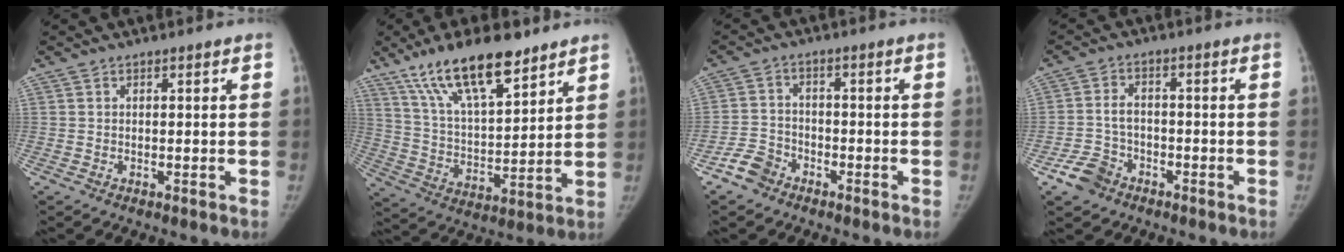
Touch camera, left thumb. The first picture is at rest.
{"total": 17.3, "force": [11.7, 5.8, 11.3], "torque": [-0.172, -0.051, 0.218]}
{"total": 5.0, "force": [-3.5, 3.3, 1.1], "torque": [-0.012, 0.022, -0.074]}
{"total": 6.1, "force": [-3.8, 4.2, 2.3], "torque": [-0.040, 0.023, -0.068]}